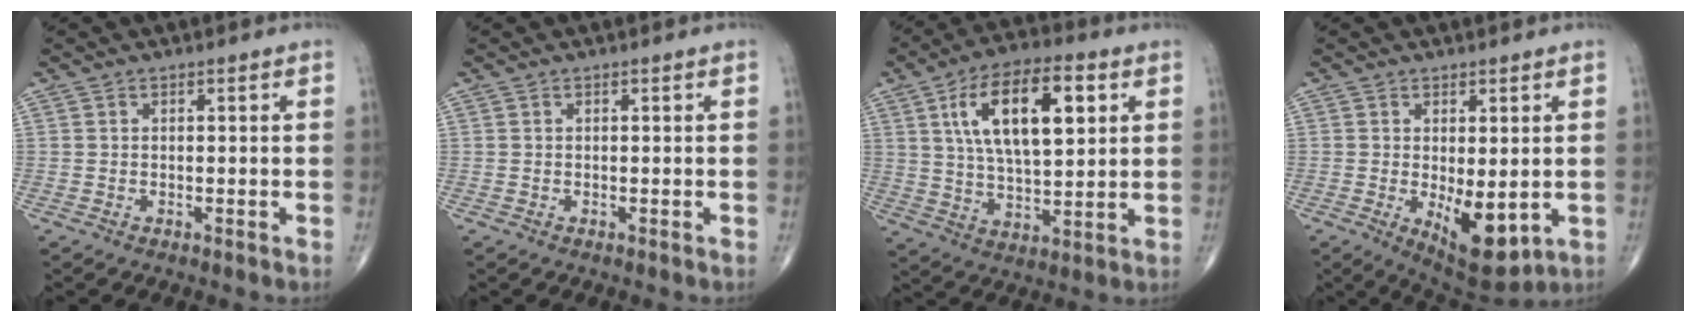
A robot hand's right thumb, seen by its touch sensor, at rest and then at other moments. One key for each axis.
{"total": 0.0}
{"total": 17.2, "fx": 5.5, "fy": 7.6, "fz": 14.4, "tx": -0.230, "ty": -0.006, "tz": 0.096}
{"total": 9.6, "fx": -1.6, "fy": 4.3, "fz": 8.4, "tx": -0.110, "ty": -0.022, "tz": -0.009}